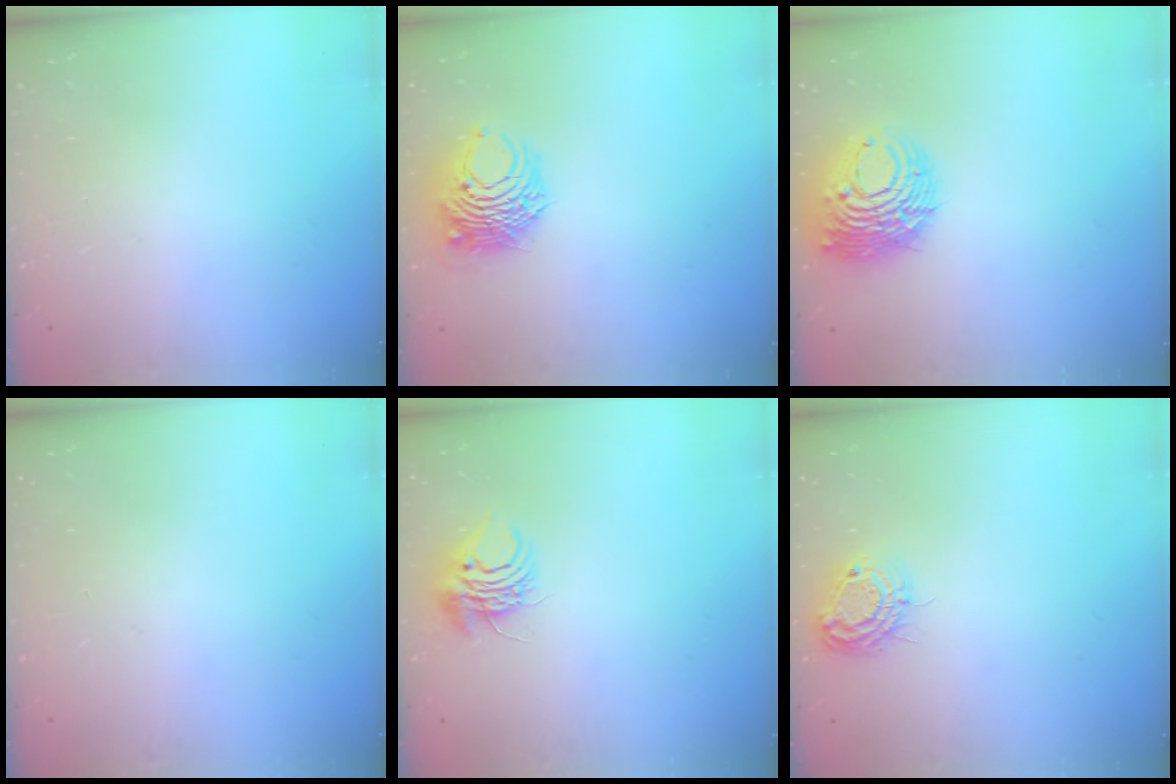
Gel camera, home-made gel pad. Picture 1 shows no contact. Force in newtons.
{"total": 8.4, "press": 8.4, "slide": 0.7}
{"total": 12.5, "press": 12.4, "slide": 1.5}
{"total": 0.0}
{"total": 7.5, "press": 7.5, "slide": 0.4}
{"total": 9.6, "press": 9.6, "slide": 0.8}